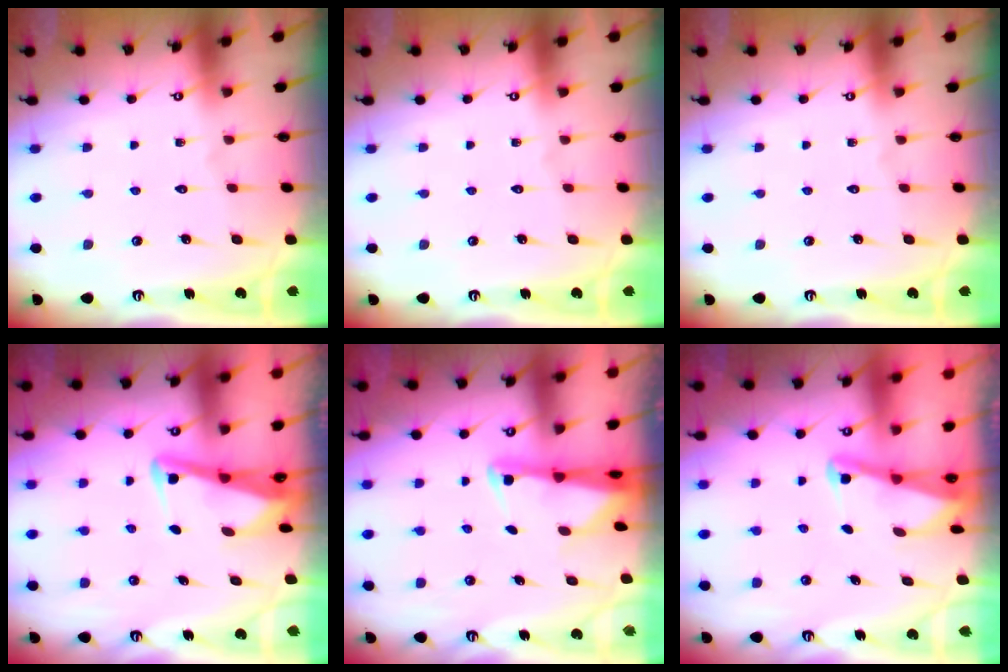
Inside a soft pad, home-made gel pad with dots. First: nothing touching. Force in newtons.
{"total": 0.0}
{"total": 0.0}
{"total": 3.5, "press": 3.4, "slide": 0.8}
{"total": 2.6, "press": 2.6, "slide": 0.5}
{"total": 2.0, "press": 2.0, "slide": 0.4}